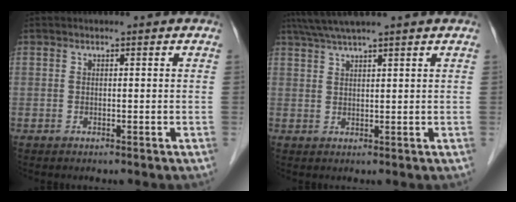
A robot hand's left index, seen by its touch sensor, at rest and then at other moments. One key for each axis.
{"total": 6.4, "fx": 5.3, "fy": -0.7, "fz": 3.6, "tx": -0.064, "ty": 0.033, "tz": 0.089}